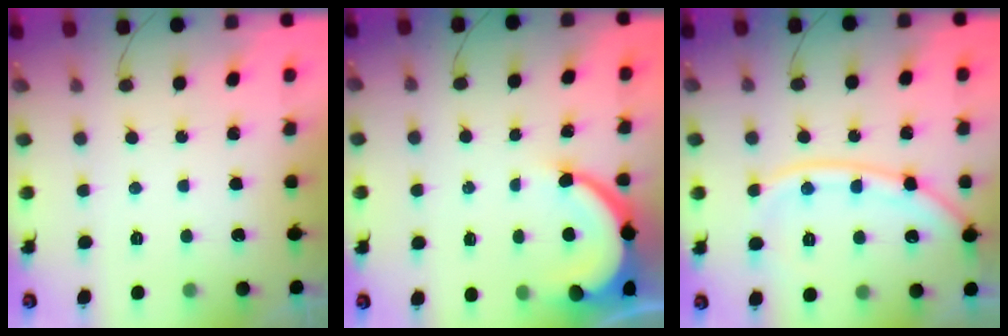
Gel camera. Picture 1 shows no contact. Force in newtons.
{"total": 7.8, "press": 7.8, "slide": 0.6}
{"total": 13.1, "press": 13.0, "slide": 1.7}